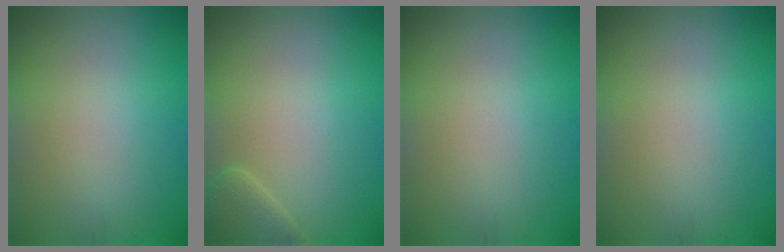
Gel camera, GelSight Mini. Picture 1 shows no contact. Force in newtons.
{"total": 2.6, "press": 2.6, "slide": 0.2}
{"total": 0.0}
{"total": 0.0}